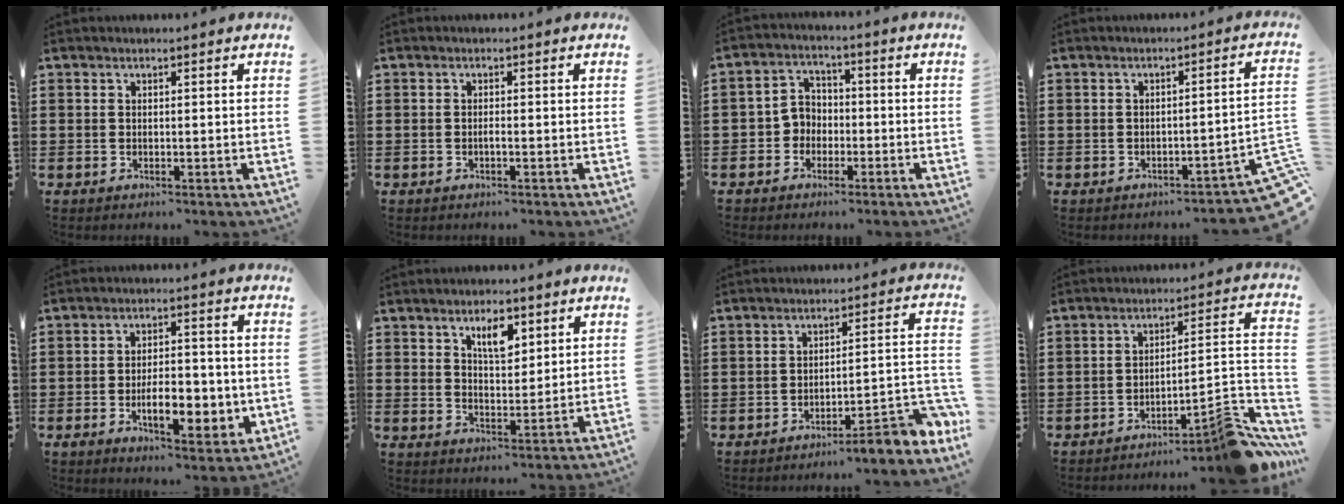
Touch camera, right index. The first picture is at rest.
{"total": 0.8, "force": [-0.3, 0.1, 0.7], "torque": [-0.014, -0.002, -0.005]}
{"total": 4.0, "force": [-2.0, 3.4, 0.8], "torque": [-0.035, 0.008, -0.046]}
{"total": 3.6, "force": [-2.9, 0.3, 2.1], "torque": [-0.038, -0.008, -0.059]}
{"total": 8.5, "force": [-2.3, 4.1, 7.1], "torque": [-0.118, -0.002, -0.044]}
{"total": 5.0, "force": [3.0, 2.1, 3.4], "torque": [-0.060, 0.000, 0.049]}
{"total": 5.0, "force": [-4.0, 0.3, 3.0], "torque": [-0.050, -0.015, -0.079]}
{"total": 8.2, "force": [-6.7, 0.6, 4.7], "torque": [-0.048, -0.009, -0.131]}